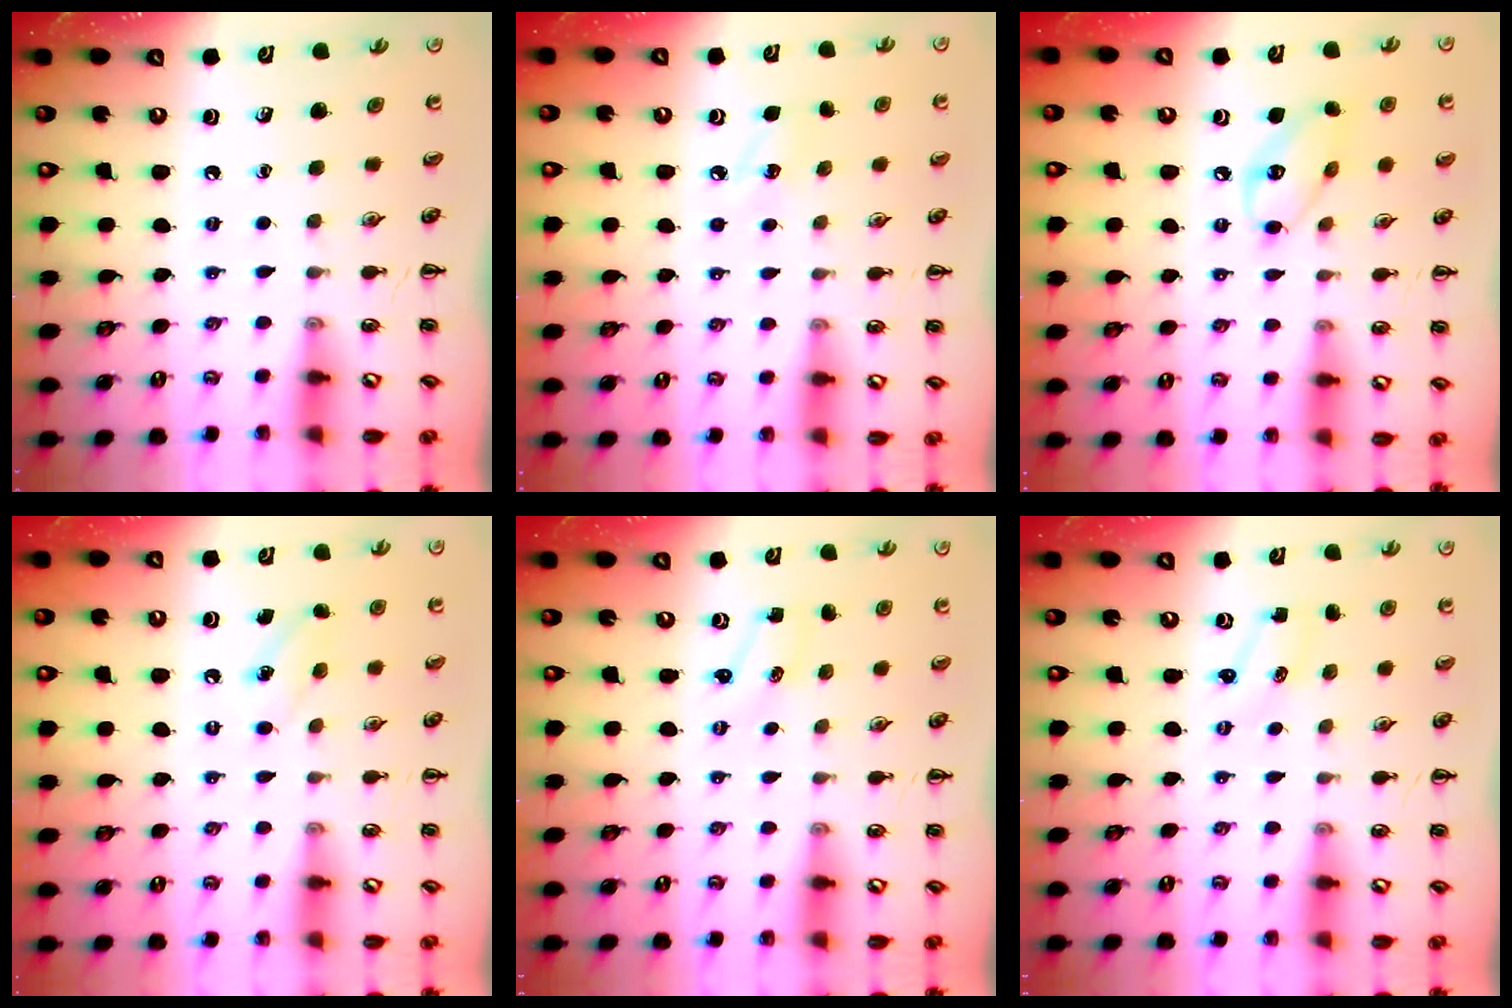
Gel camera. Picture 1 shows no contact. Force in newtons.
{"total": 4.6, "press": 4.4, "slide": 1.3}
{"total": 7.9, "press": 7.8, "slide": 1.3}
{"total": 5.3, "press": 5.1, "slide": 1.2}
{"total": 0.8, "press": 0.8, "slide": 0.3}
{"total": 0.9, "press": 0.8, "slide": 0.3}